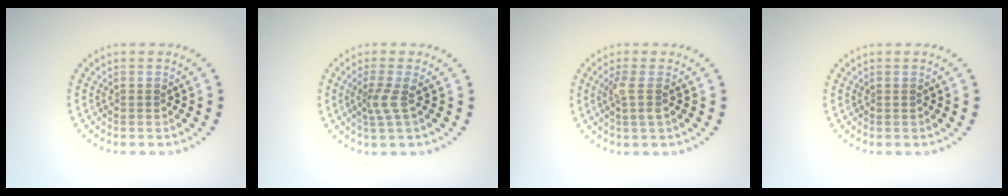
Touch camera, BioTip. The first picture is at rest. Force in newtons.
{"total": 1.9, "press": 1.3, "slide": 1.4}
{"total": 1.7, "press": 1.4, "slide": 1.0}
{"total": 0.0}